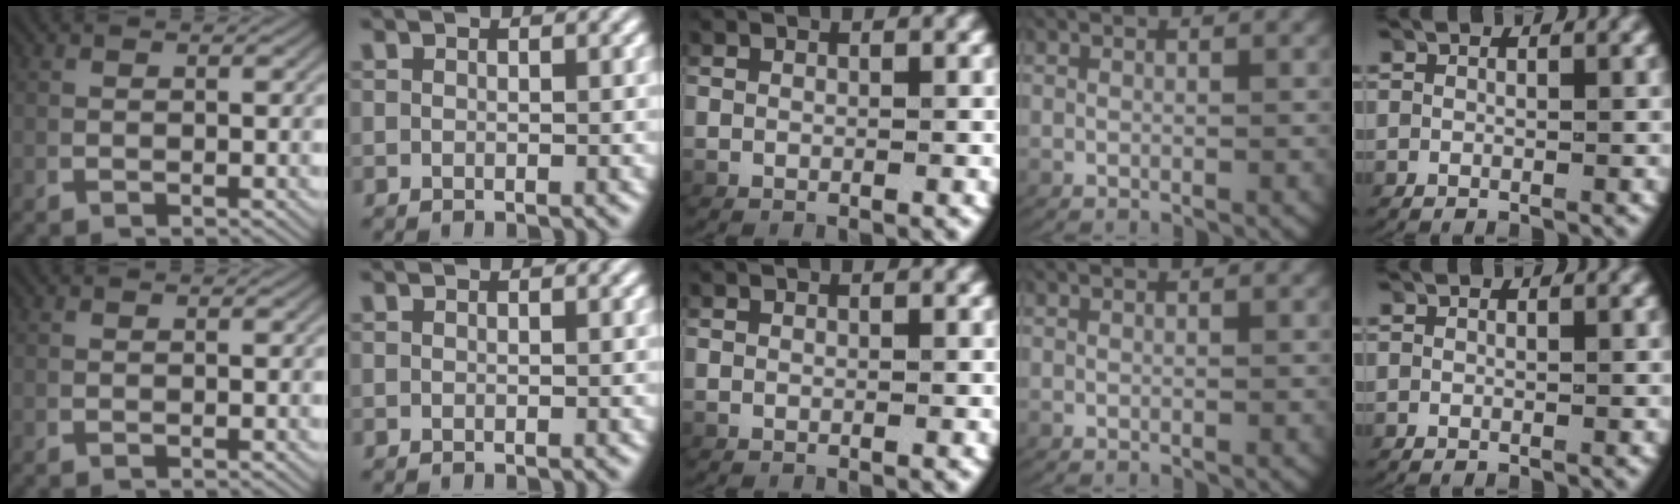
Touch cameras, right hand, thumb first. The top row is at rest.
{}